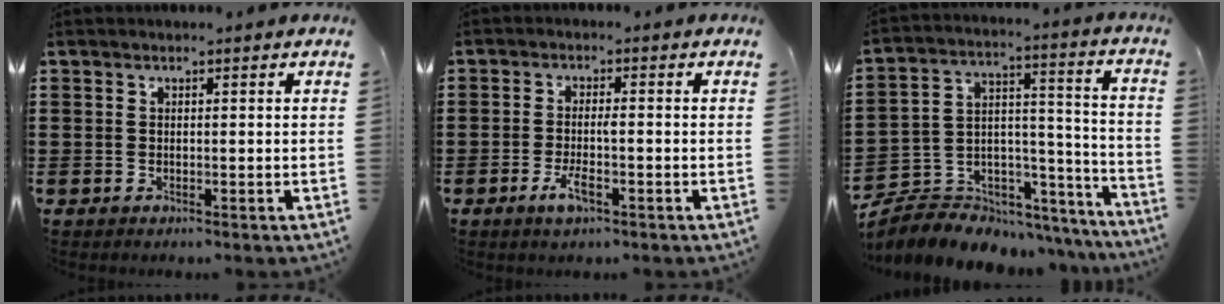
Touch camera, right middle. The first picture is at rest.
{"total": 3.4, "force": [-1.4, 0.9, 3.0], "torque": [-0.063, -0.002, -0.030]}
{"total": 5.8, "force": [-4.9, 3.1, 0.3], "torque": [-0.019, -0.006, -0.095]}